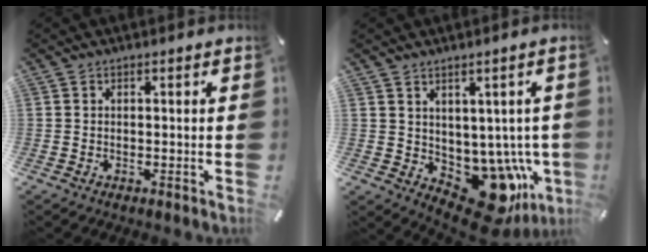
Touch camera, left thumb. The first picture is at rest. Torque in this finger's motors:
{"motor_torque": [0.53, 2.31, 0.11, 0.03, 0.04]}